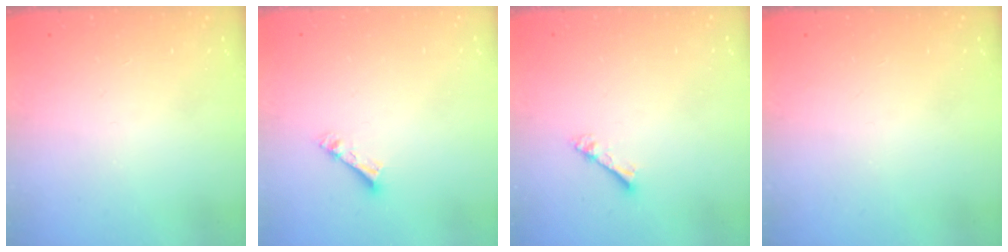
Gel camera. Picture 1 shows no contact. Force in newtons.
{"total": 4.6, "press": 4.6, "slide": 0.3}
{"total": 2.3, "press": 2.3, "slide": 0.3}
{"total": 0.0}